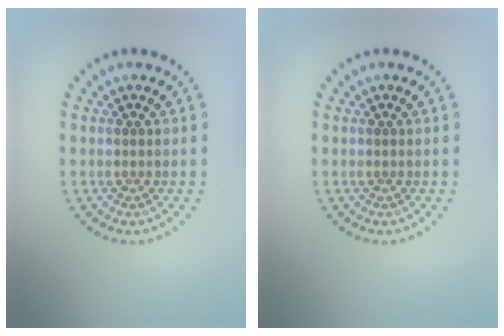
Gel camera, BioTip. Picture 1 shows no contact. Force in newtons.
{"total": 0.0}